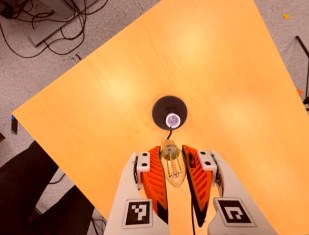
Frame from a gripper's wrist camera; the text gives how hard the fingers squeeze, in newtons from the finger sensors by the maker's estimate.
{"total": 23.9, "left": 26.2, "right": 21.5}